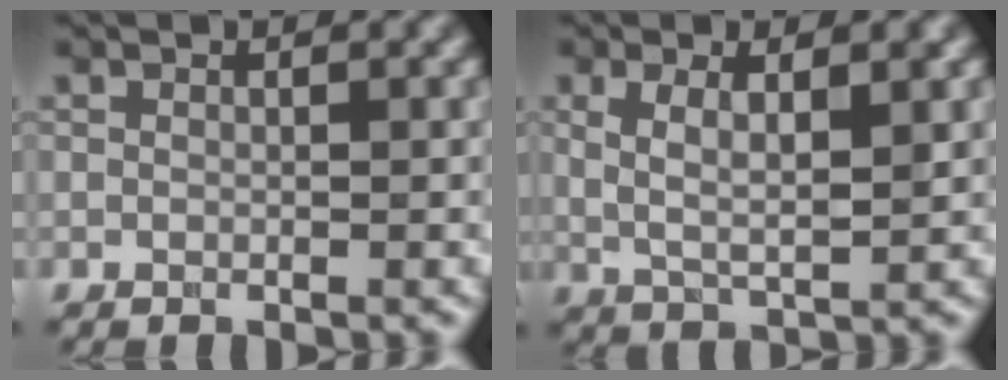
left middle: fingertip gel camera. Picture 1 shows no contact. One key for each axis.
{"total": 3.5, "fx": 1.0, "fy": 1.0, "fz": 3.2, "tx": -0.066, "ty": -0.005, "tz": 0.021}